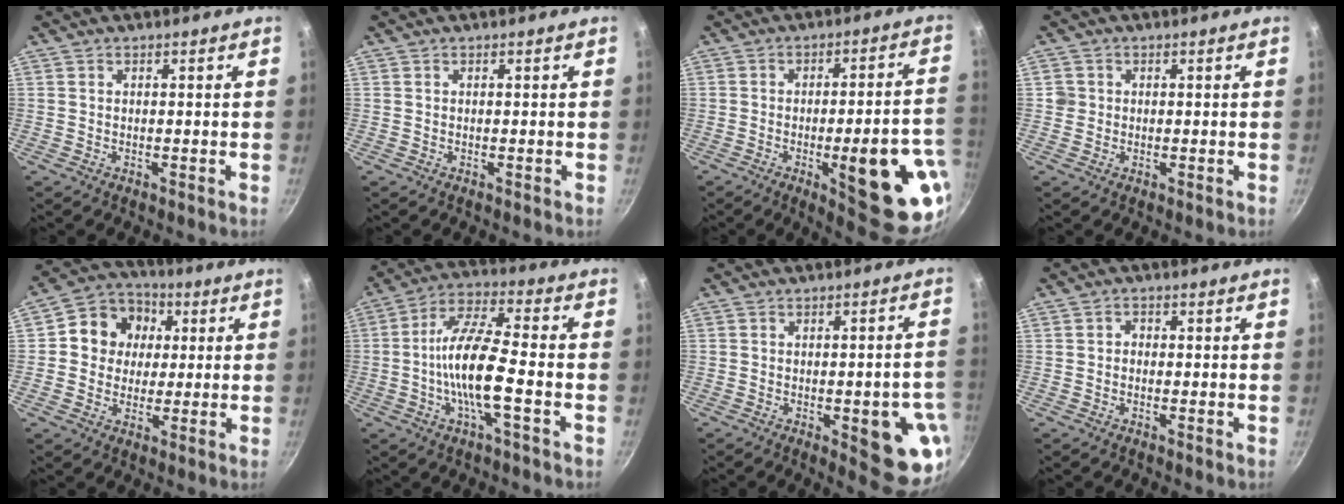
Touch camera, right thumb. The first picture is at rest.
{"total": 0.0}
{"total": 21.1, "force": [-6.5, 6.2, 19.1], "torque": [-0.200, 0.017, -0.076]}
{"total": 1.8, "force": [0.0, 1.7, 0.4], "torque": [0.002, 0.008, -0.001]}
{"total": 11.0, "force": [1.9, 9.9, 4.6], "torque": [-0.047, 0.014, 0.013]}
{"total": 13.0, "force": [-2.7, 3.4, 12.3], "torque": [-0.235, 0.032, -0.064]}
{"total": 13.4, "force": [-3.8, 4.8, 12.0], "torque": [-0.100, 0.012, -0.043]}
{"total": 1.5, "force": [-0.3, 1.3, 0.7], "torque": [-0.008, 0.007, -0.009]}